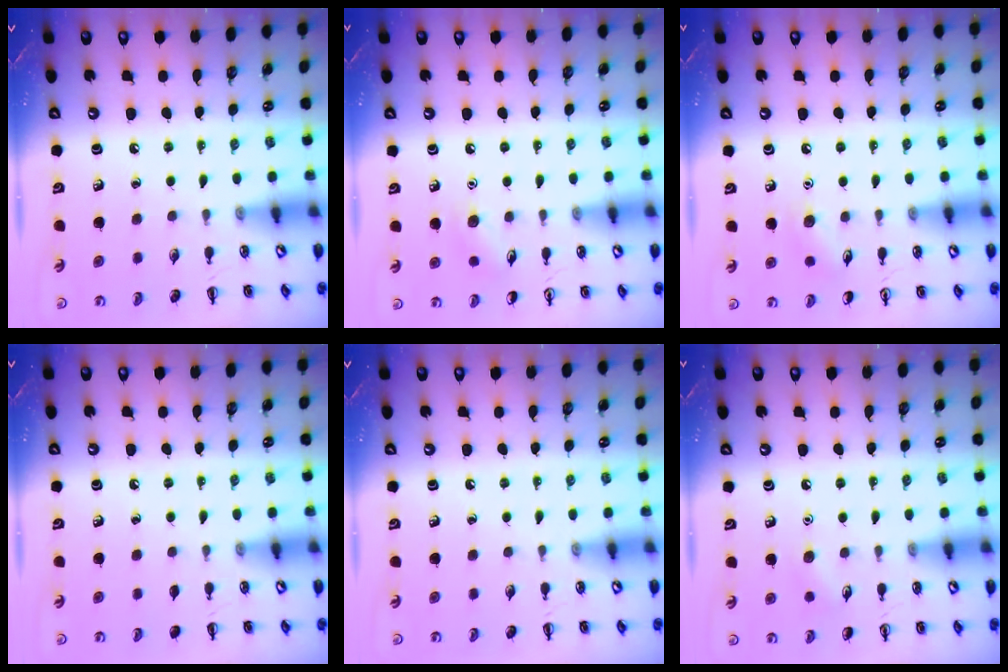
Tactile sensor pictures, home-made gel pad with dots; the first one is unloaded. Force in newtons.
{"total": 5.4, "press": 5.2, "slide": 1.5}
{"total": 5.4, "press": 5.2, "slide": 1.5}
{"total": 0.0}
{"total": 0.0}
{"total": 5.2, "press": 5.0, "slide": 1.5}